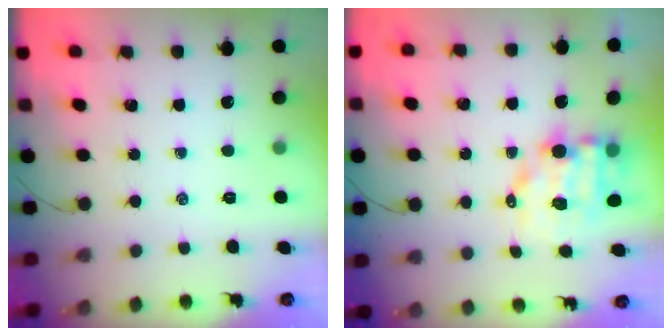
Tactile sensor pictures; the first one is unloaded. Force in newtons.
{"total": 9.2, "press": 9.0, "slide": 1.9}